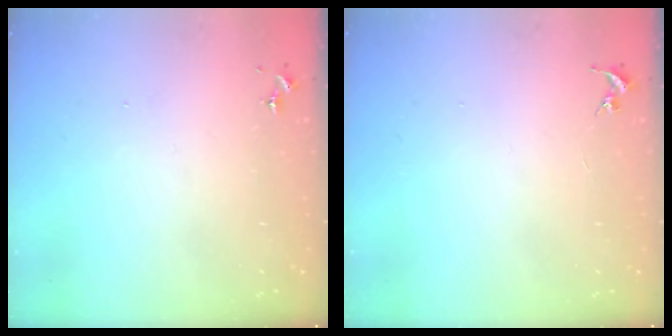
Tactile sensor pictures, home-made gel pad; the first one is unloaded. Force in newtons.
{"total": 0.0}